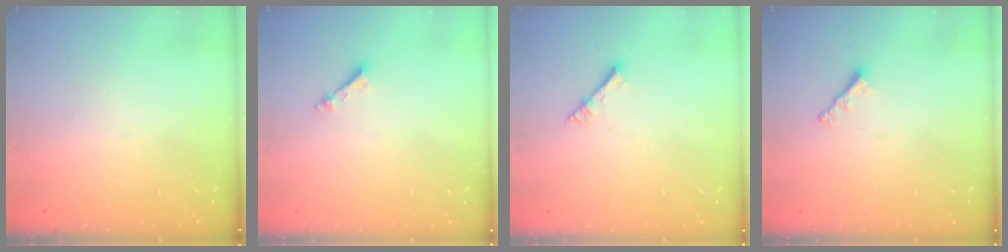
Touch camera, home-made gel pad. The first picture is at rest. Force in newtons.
{"total": 3.7, "press": 3.7, "slide": 0.3}
{"total": 2.9, "press": 2.9, "slide": 0.3}
{"total": 1.9, "press": 1.9, "slide": 0.5}